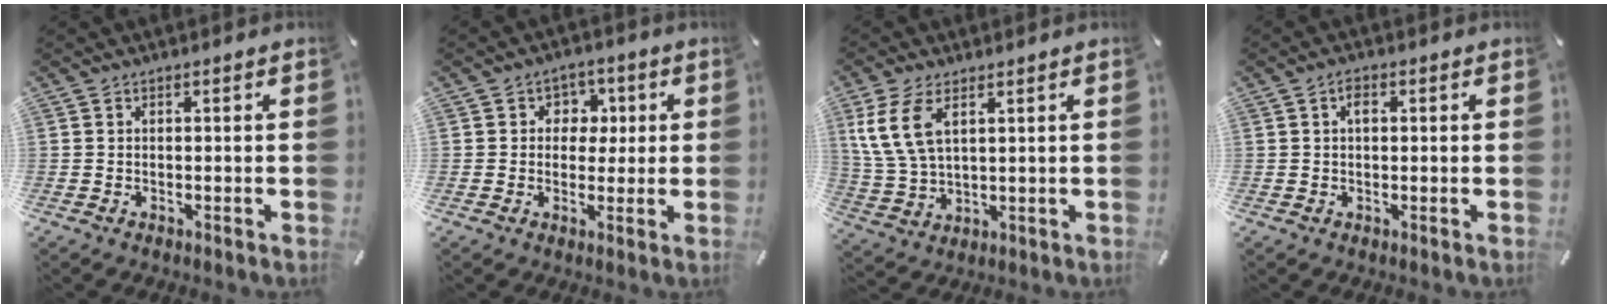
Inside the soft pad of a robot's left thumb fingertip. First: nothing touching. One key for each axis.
{"total": 5.5, "fx": 0.6, "fy": 5.1, "fz": 2.0, "tx": -0.021, "ty": 0.005, "tz": 0.004}
{"total": 9.7, "fx": 4.5, "fy": 5.5, "fz": 6.7, "tx": -0.166, "ty": -0.009, "tz": 0.083}
{"total": 2.1, "fx": 0.6, "fy": 1.3, "fz": 1.6, "tx": -0.025, "ty": 0.004, "tz": 0.007}